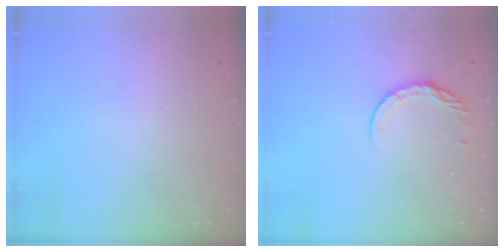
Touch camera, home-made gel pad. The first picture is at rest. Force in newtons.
{"total": 7.9, "press": 7.8, "slide": 0.9}